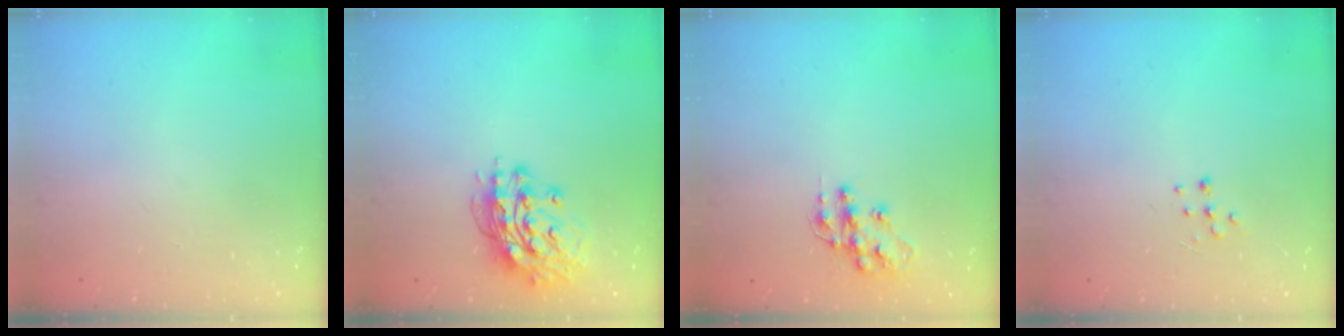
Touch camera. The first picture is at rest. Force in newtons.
{"total": 13.5, "press": 13.4, "slide": 1.3}
{"total": 11.6, "press": 11.5, "slide": 0.8}
{"total": 5.2, "press": 5.2, "slide": 0.7}